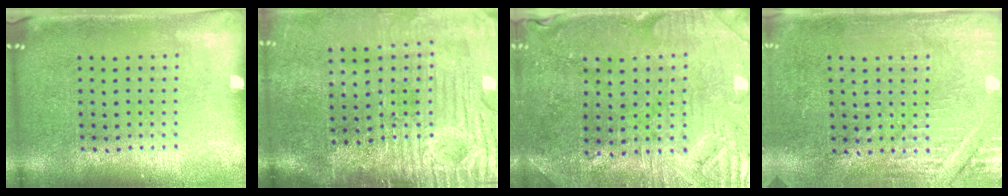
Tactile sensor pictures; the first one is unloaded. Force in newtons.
{"total": 4.7, "press": 4.1, "slide": 2.5}
{"total": 1.2, "press": 1.1, "slide": 0.4}
{"total": 2.9, "press": 2.8, "slide": 0.7}